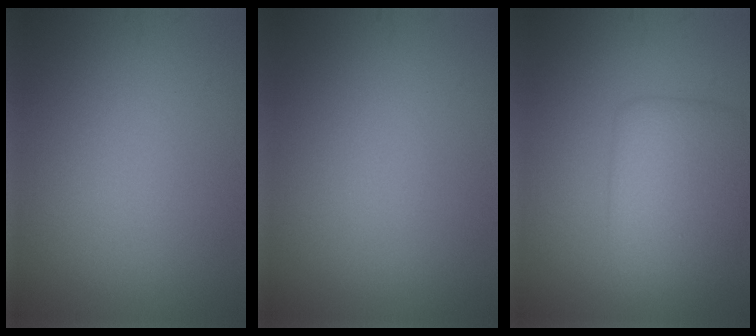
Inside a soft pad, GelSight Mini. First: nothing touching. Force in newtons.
{"total": 0.0}
{"total": 5.5, "press": 5.5, "slide": 0.2}